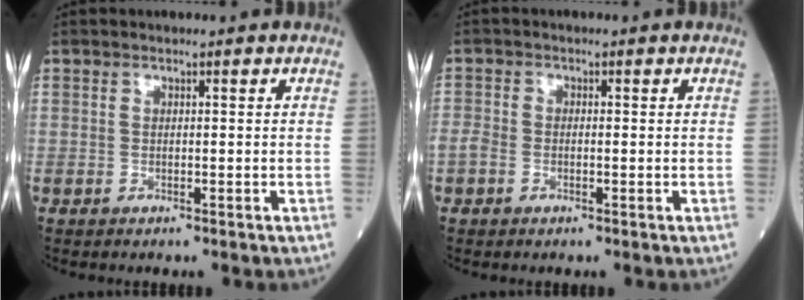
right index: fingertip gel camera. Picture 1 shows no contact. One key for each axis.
{"total": 1.9, "fx": -1.0, "fy": 1.3, "fz": 1.1, "tx": -0.027, "ty": 0.002, "tz": -0.020}